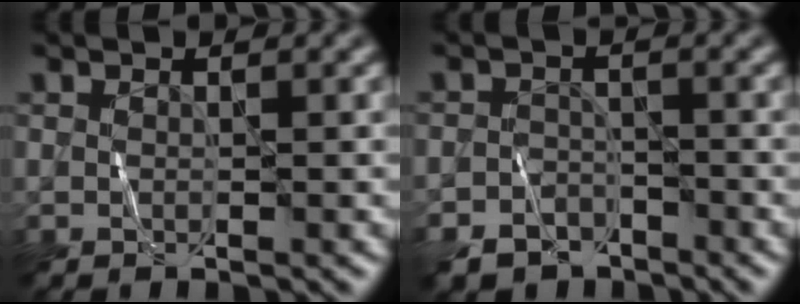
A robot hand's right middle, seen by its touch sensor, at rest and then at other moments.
{"total": 4.2, "force": [-3.4, 2.5, 0.6], "torque": [0.001, -0.003, -0.057]}